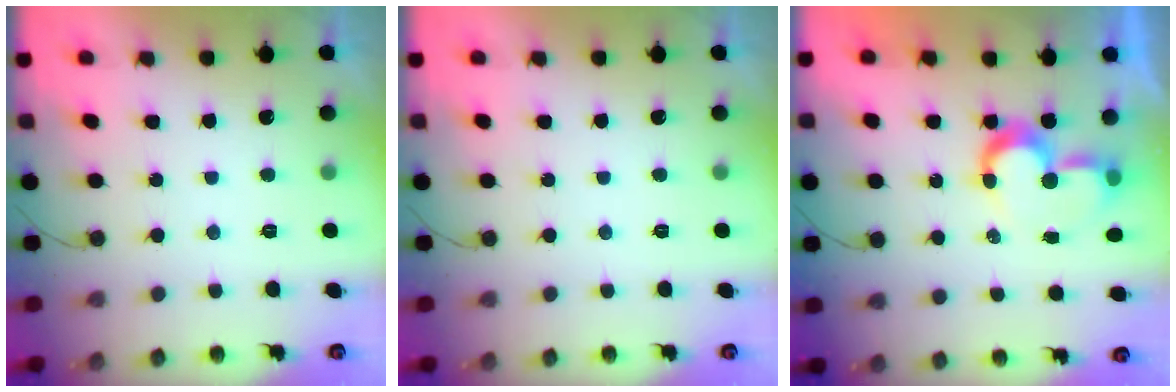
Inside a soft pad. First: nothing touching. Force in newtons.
{"total": 0.0}
{"total": 8.5, "press": 8.5, "slide": 0.2}